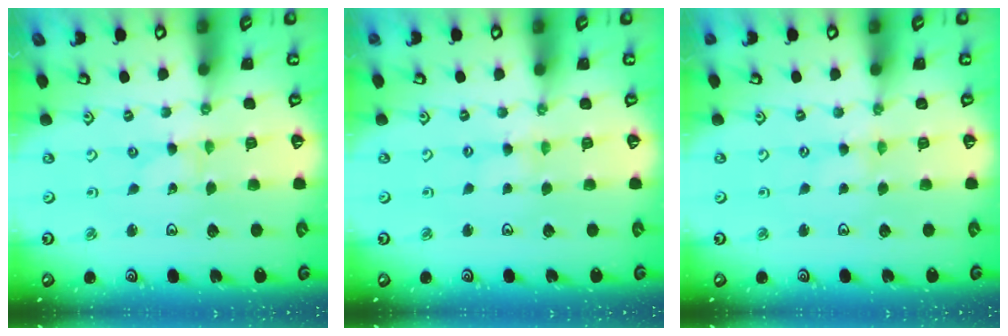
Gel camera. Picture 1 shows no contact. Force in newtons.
{"total": 2.0, "press": 2.0, "slide": 0.4}
{"total": 1.3, "press": 1.2, "slide": 0.3}